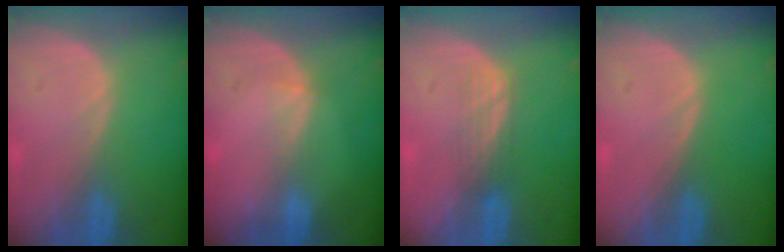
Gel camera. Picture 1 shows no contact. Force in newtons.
{"total": 1.7, "press": 1.3, "slide": 1.1}
{"total": 3.1, "press": 2.6, "slide": 1.5}
{"total": 0.0}